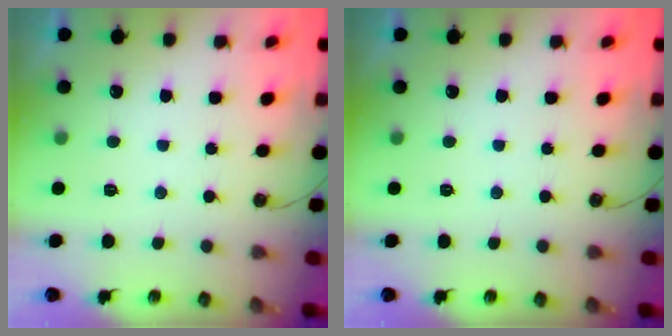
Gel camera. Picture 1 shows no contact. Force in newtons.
{"total": 0.0}